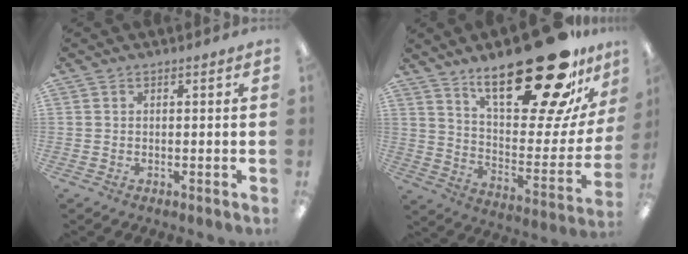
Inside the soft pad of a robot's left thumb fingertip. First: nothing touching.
{"total": 29.7, "force": [20.3, 9.5, 19.4], "torque": [-0.275, -0.134, 0.330]}